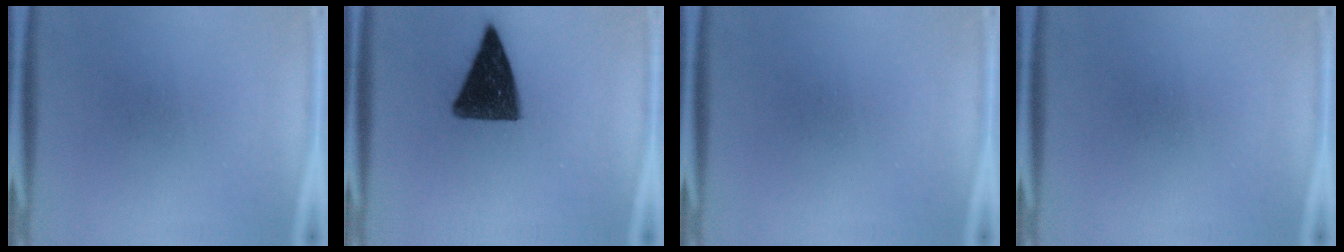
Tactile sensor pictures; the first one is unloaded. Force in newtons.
{"total": 13.3}
{"total": 0.0}
{"total": 0.0}